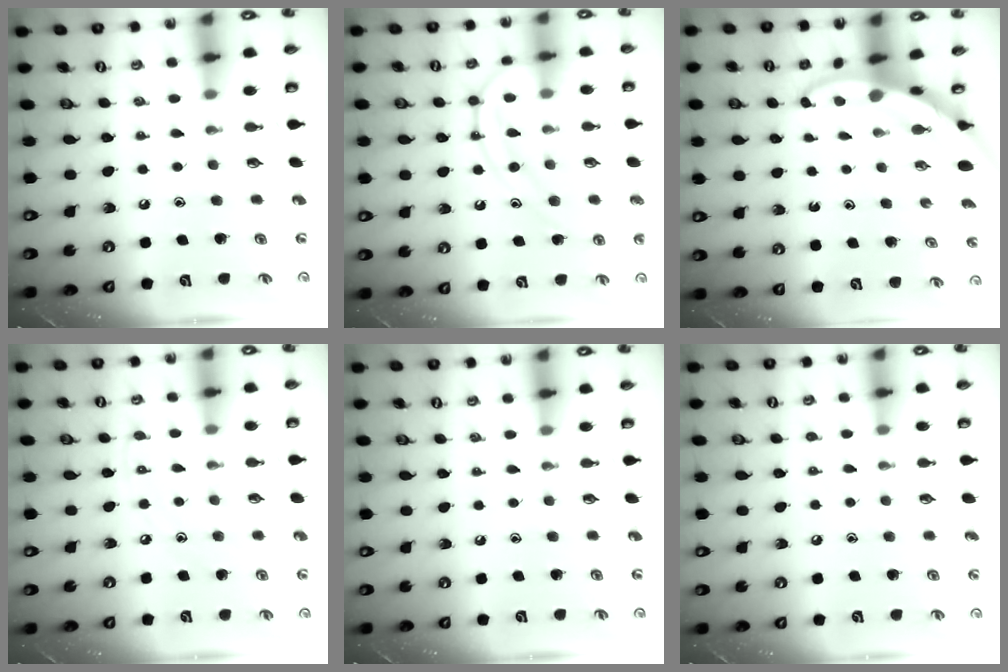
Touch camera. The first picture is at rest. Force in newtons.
{"total": 11.4, "press": 11.4, "slide": 0.2}
{"total": 3.3, "press": 3.3, "slide": 0.3}
{"total": 3.9, "press": 3.8, "slide": 0.6}
{"total": 0.0}
{"total": 2.3, "press": 2.3, "slide": 0.3}